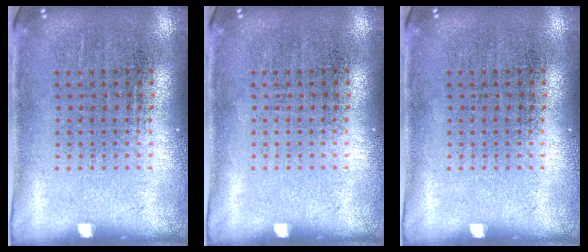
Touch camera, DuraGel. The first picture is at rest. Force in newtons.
{"total": 0.0}
{"total": 0.0}